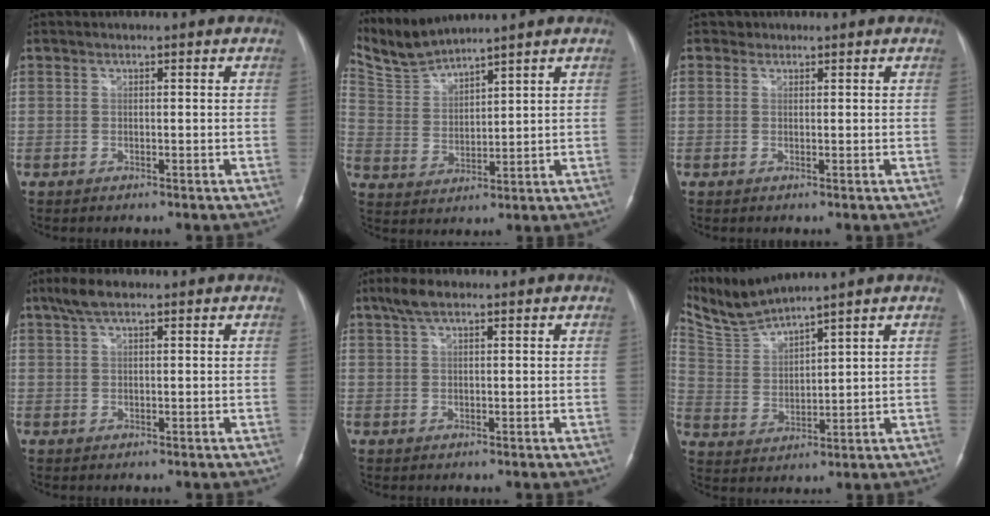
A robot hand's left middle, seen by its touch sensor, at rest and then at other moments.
{"total": 6.6, "force": [6.6, -0.9, 0.4], "torque": [-0.030, 0.007, 0.151]}
{"total": 0.8, "force": [0.5, 0.6, -0.1], "torque": [0.006, -0.001, 0.005]}
{"total": 3.7, "force": [2.5, 1.0, 2.6], "torque": [-0.058, 0.020, 0.048]}
{"total": 3.3, "force": [2.2, 1.0, 2.3], "torque": [-0.052, 0.018, 0.043]}
{"total": 6.8, "force": [6.6, -1.1, 1.1], "torque": [-0.047, 0.001, 0.151]}